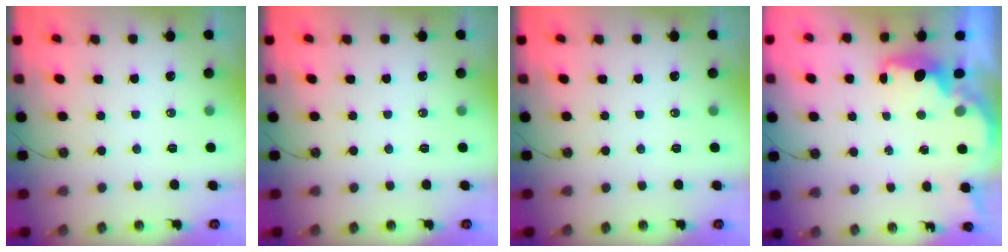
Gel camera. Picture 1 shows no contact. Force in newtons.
{"total": 0.0}
{"total": 0.0}
{"total": 2.2, "press": 2.0, "slide": 0.8}